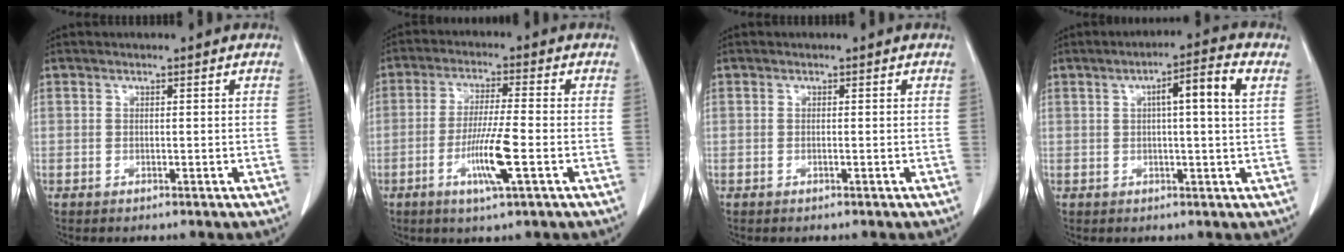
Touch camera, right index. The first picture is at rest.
{"total": 8.1, "force": [-2.9, -0.1, 7.6], "torque": [-0.145, -0.012, -0.054]}
{"total": 0.0}
{"total": 7.0, "force": [1.9, 0.0, 6.7], "torque": [-0.107, 0.012, 0.026]}